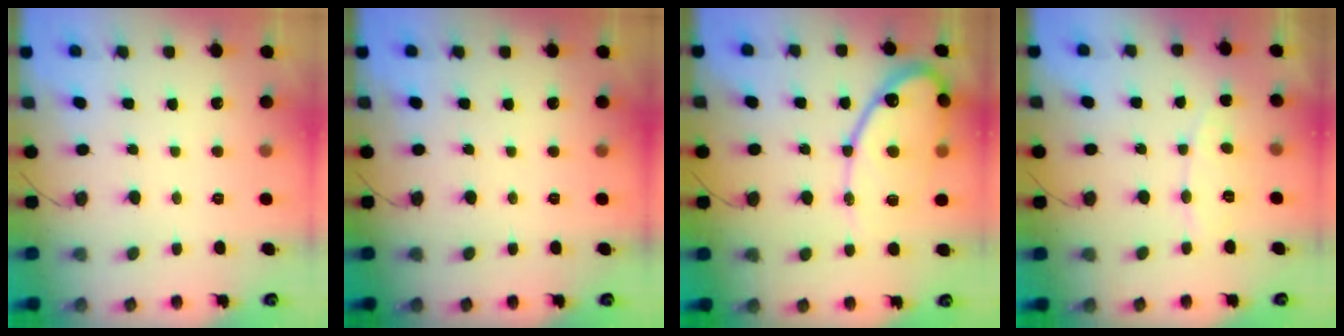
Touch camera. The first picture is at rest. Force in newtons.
{"total": 0.0}
{"total": 15.7, "press": 15.7, "slide": 1.1}
{"total": 6.0, "press": 6.0, "slide": 0.5}